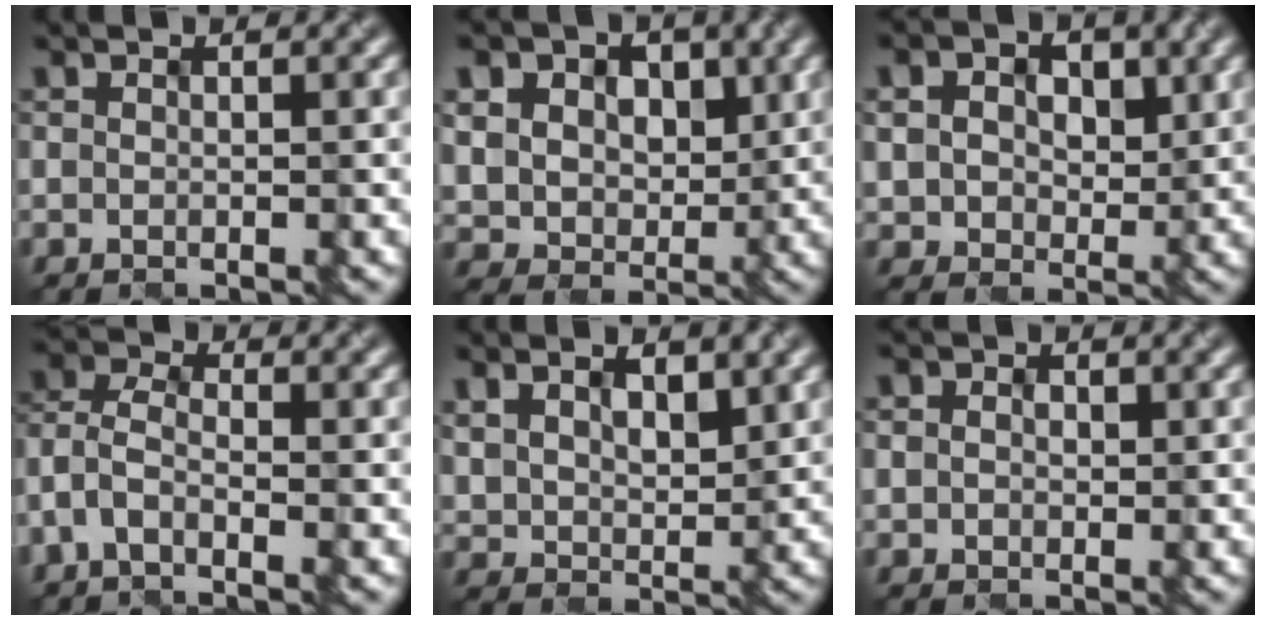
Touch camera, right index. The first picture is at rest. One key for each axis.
{"total": 9.3, "fx": 3.3, "fy": 7.6, "fz": 4.3, "tx": -0.086, "ty": 0.014, "tz": 0.053}
{"total": 6.7, "fx": 2.2, "fy": 5.2, "fz": 3.6, "tx": -0.092, "ty": 0.013, "tz": 0.029}
{"total": 3.4, "fx": -2.1, "fy": 1.7, "fz": 2.2, "tx": -0.053, "ty": 0.009, "tz": -0.054}
{"total": 4.0, "fx": 1.7, "fy": 2.6, "fz": 2.6, "tx": -0.060, "ty": -0.004, "tz": 0.032}
{"total": 2.0, "fx": 0.3, "fy": 1.8, "fz": 0.8, "tx": -0.017, "ty": 0.006, "tz": -0.003}